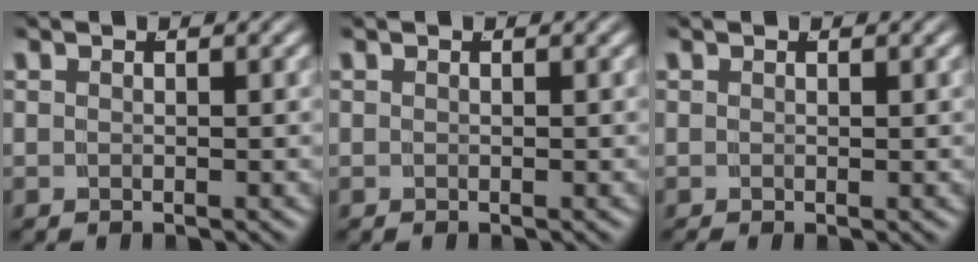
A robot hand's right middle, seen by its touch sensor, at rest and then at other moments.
{"total": 0.0}
{"total": 0.0}